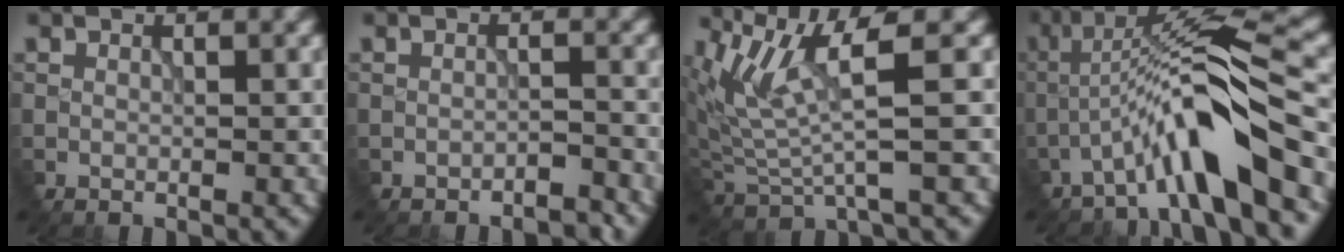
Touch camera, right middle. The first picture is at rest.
{"total": 1.7, "force": [-1.6, 0.1, 0.7], "torque": [-0.008, 0.004, -0.029]}
{"total": 5.1, "force": [2.2, 0.9, 4.5], "torque": [-0.110, -0.008, 0.049]}
{"total": 8.7, "force": [-4.4, 1.0, 7.5], "torque": [-0.128, 0.020, -0.082]}